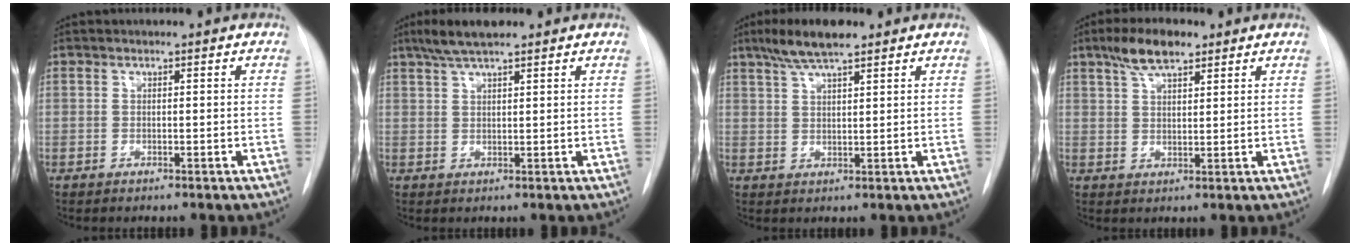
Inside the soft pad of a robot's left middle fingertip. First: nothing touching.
{"total": 5.3, "force": [4.1, 0.7, 3.3], "torque": [-0.068, 0.015, 0.074]}
{"total": 6.8, "force": [5.0, 1.0, 4.5], "torque": [-0.089, 0.014, 0.089]}
{"total": 6.3, "force": [4.3, 2.0, 4.1], "torque": [-0.080, 0.014, 0.078]}